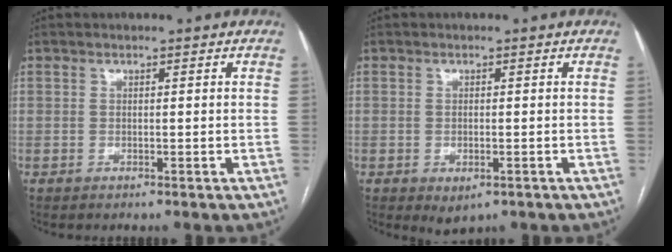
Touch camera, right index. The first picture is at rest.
{"total": 2.8, "force": [-1.2, 1.4, 2.1], "torque": [-0.033, -0.004, -0.007]}